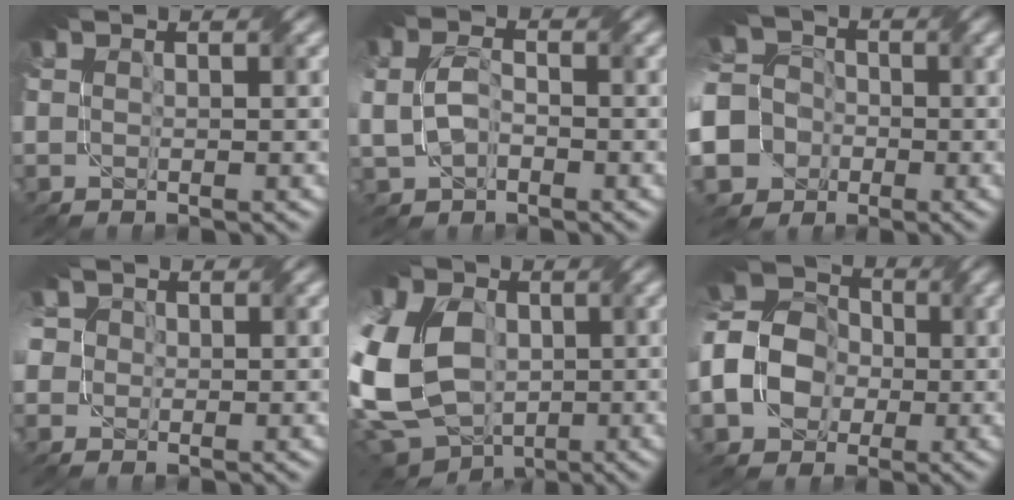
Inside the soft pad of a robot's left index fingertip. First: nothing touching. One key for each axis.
{"total": 2.9, "fx": -0.6, "fy": 2.1, "fz": 2.0, "tx": -0.046, "ty": -0.001, "tz": -0.017}
{"total": 14.7, "fx": -6.6, "fy": 12.6, "fz": 3.8, "tx": -0.116, "ty": -0.037, "tz": -0.144}
{"total": 5.3, "fx": 1.3, "fy": 4.4, "fz": 2.6, "tx": -0.055, "ty": 0.025, "tz": 0.001}
{"total": 18.6, "fx": -0.3, "fy": 14.6, "fz": 11.5, "tx": -0.266, "ty": -0.007, "tz": -0.049}
{"total": 8.4, "fx": -2.0, "fy": 6.7, "fz": 4.6, "tx": -0.097, "ty": 0.000, "tz": -0.049}